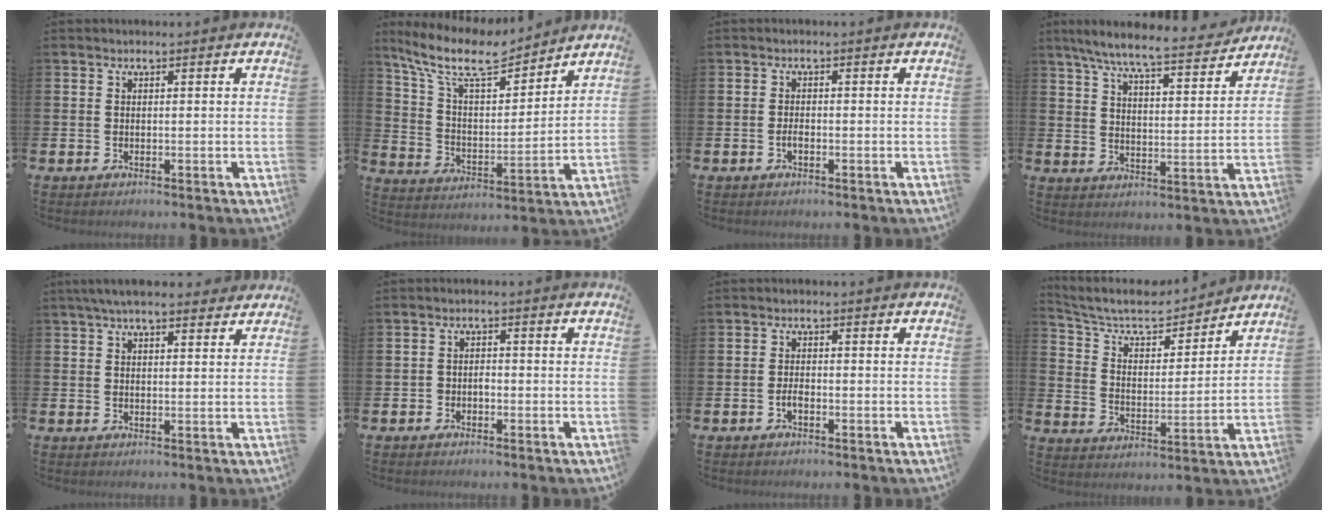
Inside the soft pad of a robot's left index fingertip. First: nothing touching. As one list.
[{"total": 10.8, "force": [9.3, 3.0, 4.7], "torque": [-0.121, -0.053, 0.162]}, {"total": 1.2, "force": [-0.6, 0.5, 0.9], "torque": [-0.018, 0.000, -0.012]}, {"total": 7.9, "force": [7.2, 0.4, 3.1], "torque": [-0.079, -0.049, 0.122]}, {"total": 4.6, "force": [3.9, 1.1, 2.0], "torque": [-0.042, -0.007, 0.071]}, {"total": 1.3, "force": [-0.7, 1.0, 0.4], "torque": [-0.002, -0.001, -0.017]}, {"total": 1.4, "force": [-0.8, 0.6, 1.0], "torque": [-0.013, -0.003, -0.017]}, {"total": 7.9, "force": [7.3, 2.3, 2.0], "torque": [-0.070, -0.056, 0.124]}]